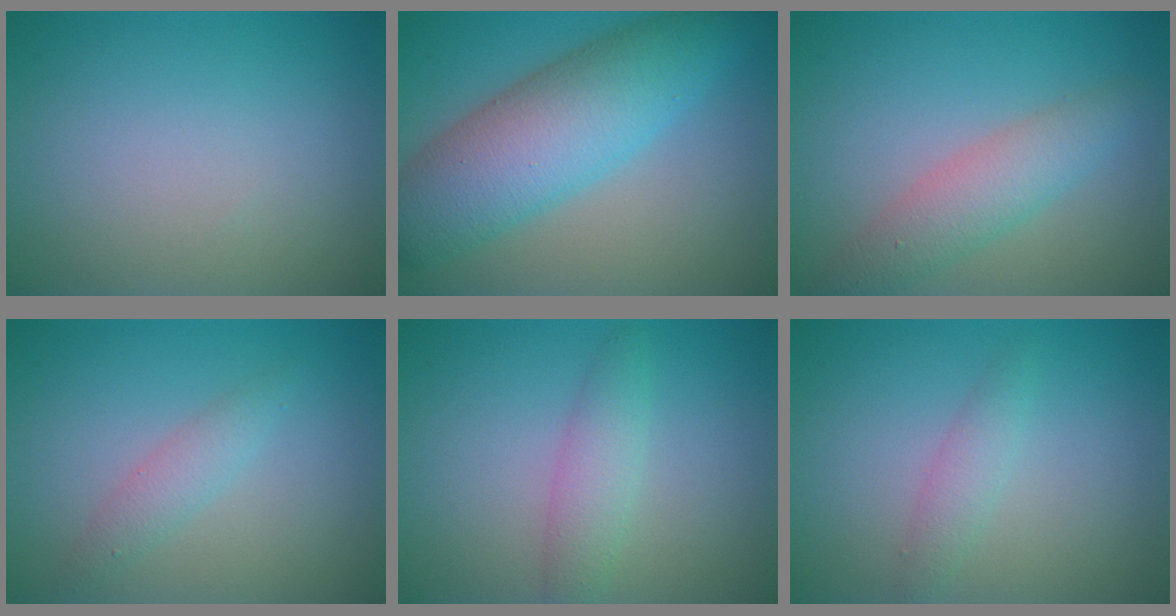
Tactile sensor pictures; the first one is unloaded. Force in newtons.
{"total": 9.2, "press": 9.2, "slide": 0.1}
{"total": 3.6, "press": 3.6, "slide": 0.2}
{"total": 1.7, "press": 1.7, "slide": 0.0}
{"total": 2.5, "press": 2.5, "slide": 0.1}
{"total": 1.6, "press": 1.6, "slide": 0.0}